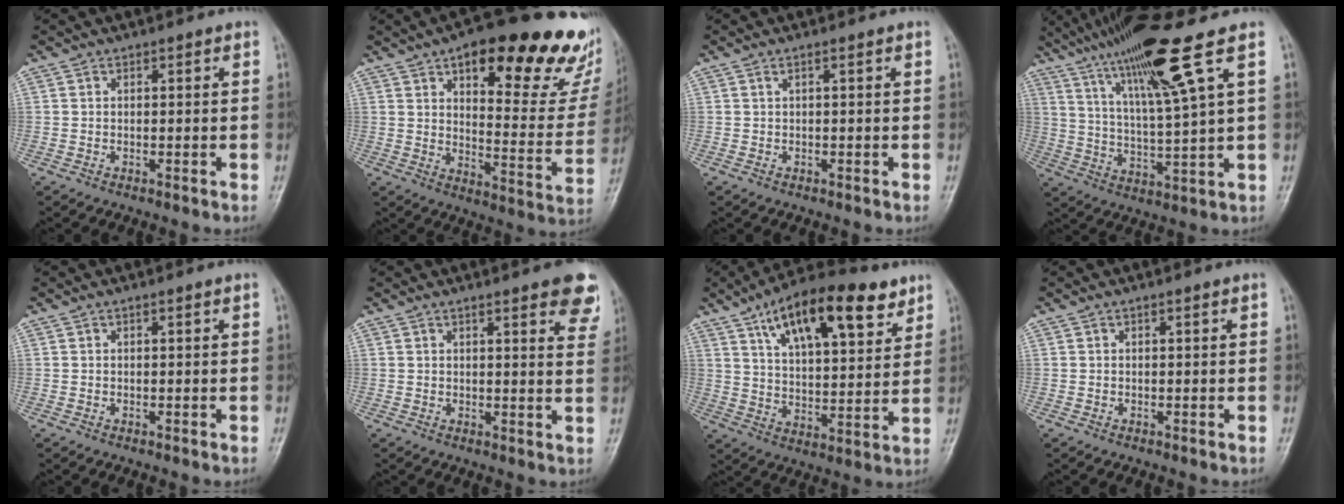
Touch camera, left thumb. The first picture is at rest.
{"total": 27.5, "force": [16.4, 10.0, 19.7], "torque": [-0.213, -0.061, 0.218]}
{"total": 0.8, "force": [0.2, -0.1, 0.8], "torque": [-0.026, 0.011, 0.006]}
{"total": 16.2, "force": [8.9, 0.2, 13.6], "torque": [-0.242, -0.029, 0.161]}
{"total": 0.0}
{"total": 8.1, "force": [5.3, 1.8, 5.9], "torque": [-0.047, -0.020, 0.053]}
{"total": 19.1, "force": [10.7, 7.0, 14.2], "torque": [-0.203, -0.027, 0.178]}
{"total": 0.0}